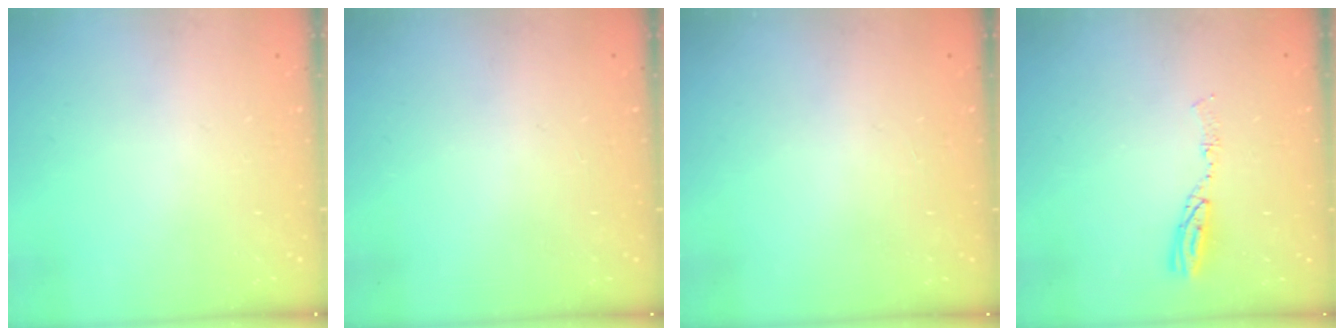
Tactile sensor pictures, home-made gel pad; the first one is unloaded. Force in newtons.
{"total": 0.0}
{"total": 0.9, "press": 0.0, "slide": 0.9}
{"total": 5.0, "press": 5.0, "slide": 0.2}